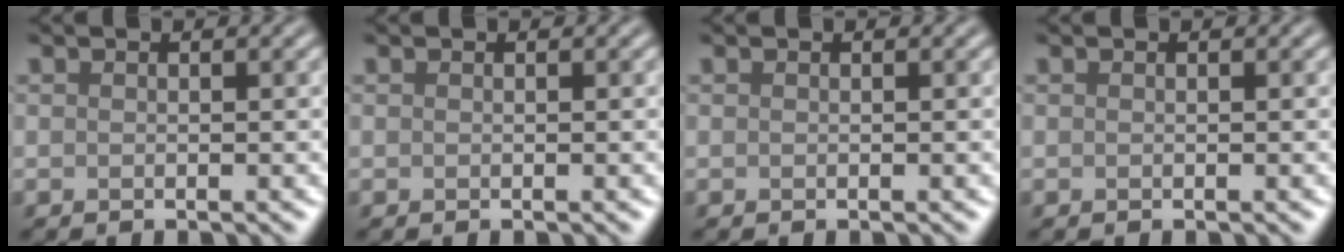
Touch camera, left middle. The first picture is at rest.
{"total": 0.0}
{"total": 0.0}
{"total": 0.0}